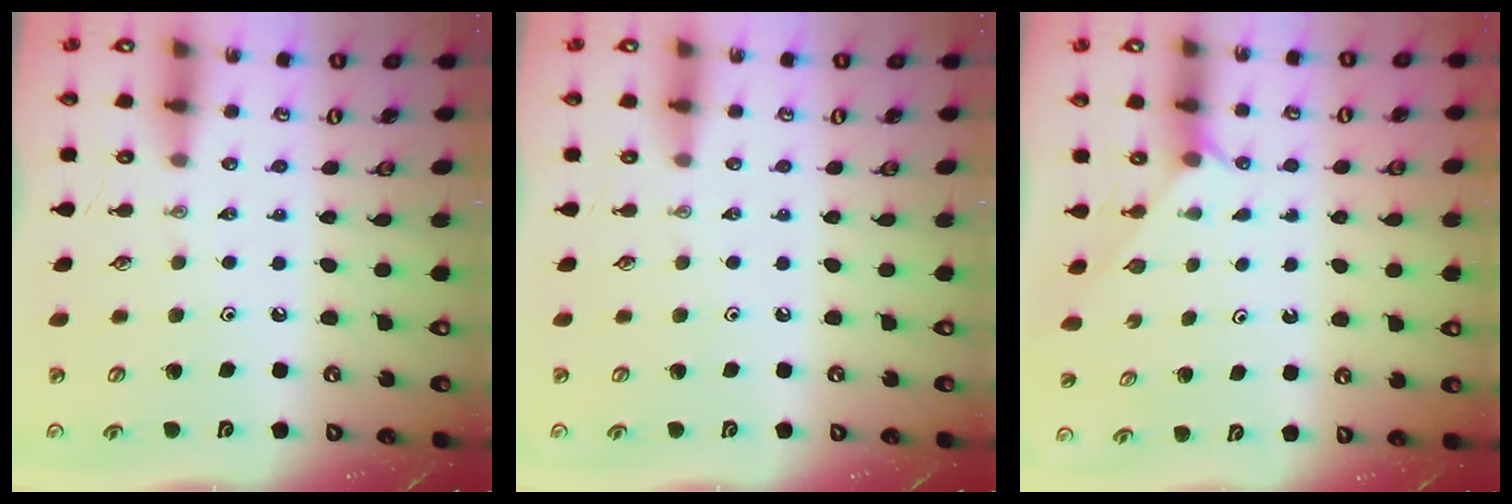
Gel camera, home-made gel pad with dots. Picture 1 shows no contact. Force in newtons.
{"total": 0.0}
{"total": 1.8, "press": 1.8, "slide": 0.2}